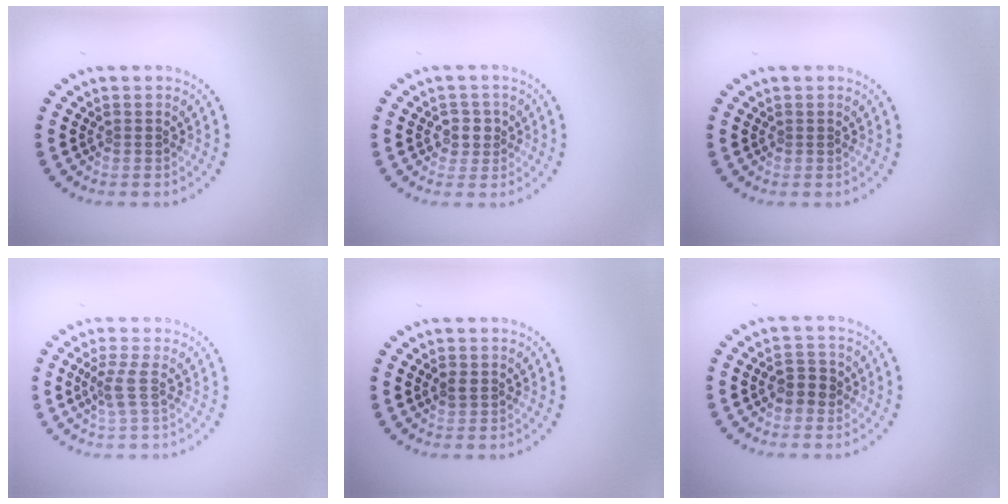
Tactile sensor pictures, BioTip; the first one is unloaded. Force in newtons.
{"total": 1.7, "press": 1.5, "slide": 0.8}
{"total": 0.0}
{"total": 2.0, "press": 1.5, "slide": 1.3}
{"total": 1.1, "press": 1.1, "slide": 0.1}
{"total": 2.4, "press": 2.4, "slide": 0.6}